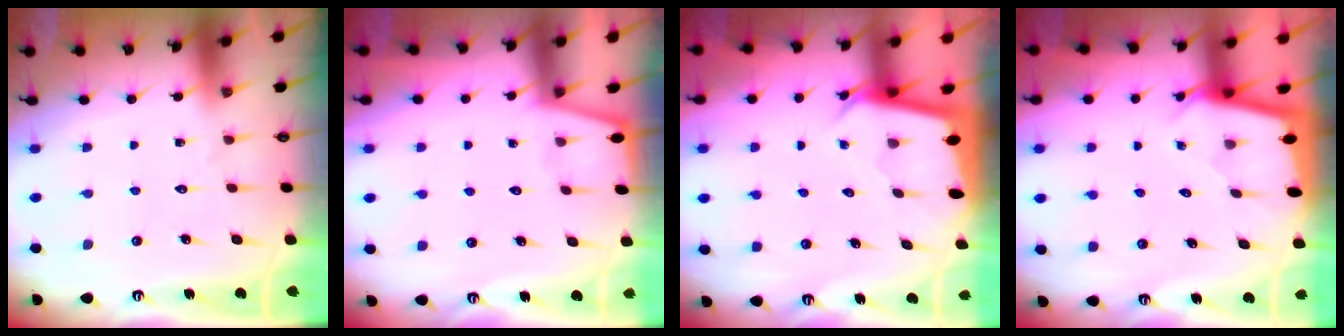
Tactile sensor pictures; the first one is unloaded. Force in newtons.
{"total": 1.1, "press": 1.1, "slide": 0.1}
{"total": 2.5, "press": 2.5, "slide": 0.0}
{"total": 1.9, "press": 1.9, "slide": 0.2}